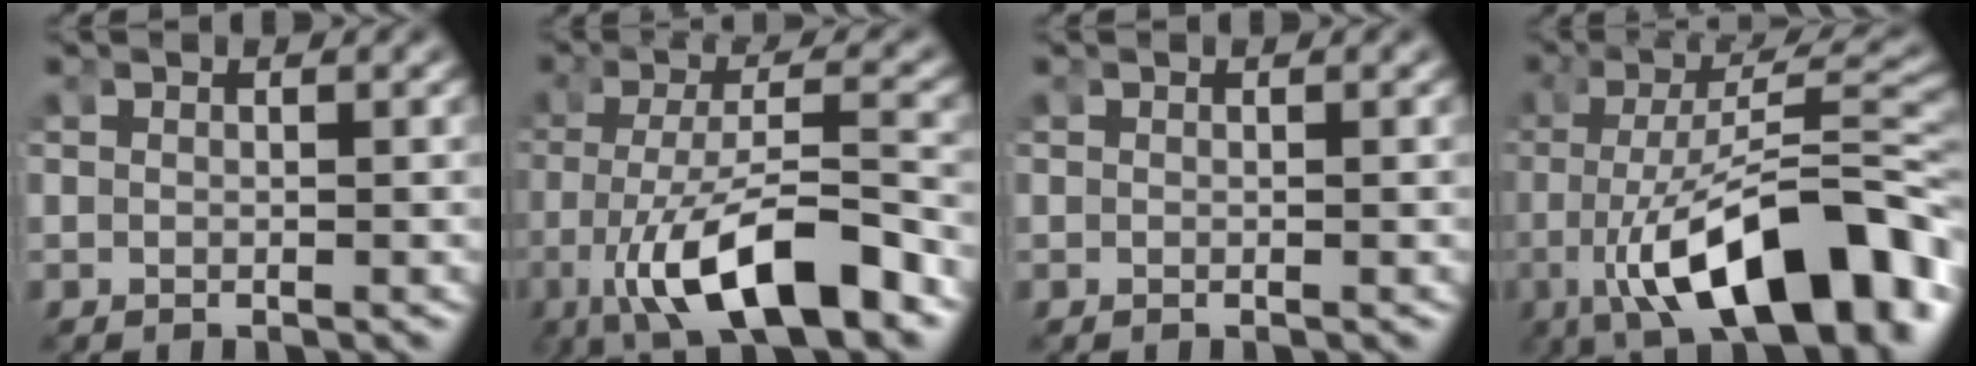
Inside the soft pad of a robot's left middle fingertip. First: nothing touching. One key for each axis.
{"total": 9.5, "fx": -4.2, "fy": 3.1, "fz": 7.9, "tx": -0.147, "ty": -0.025, "tz": -0.049}
{"total": 0.0}
{"total": 12.7, "fx": -4.9, "fy": 4.4, "fz": 10.9, "tx": -0.172, "ty": -0.021, "tz": -0.058}